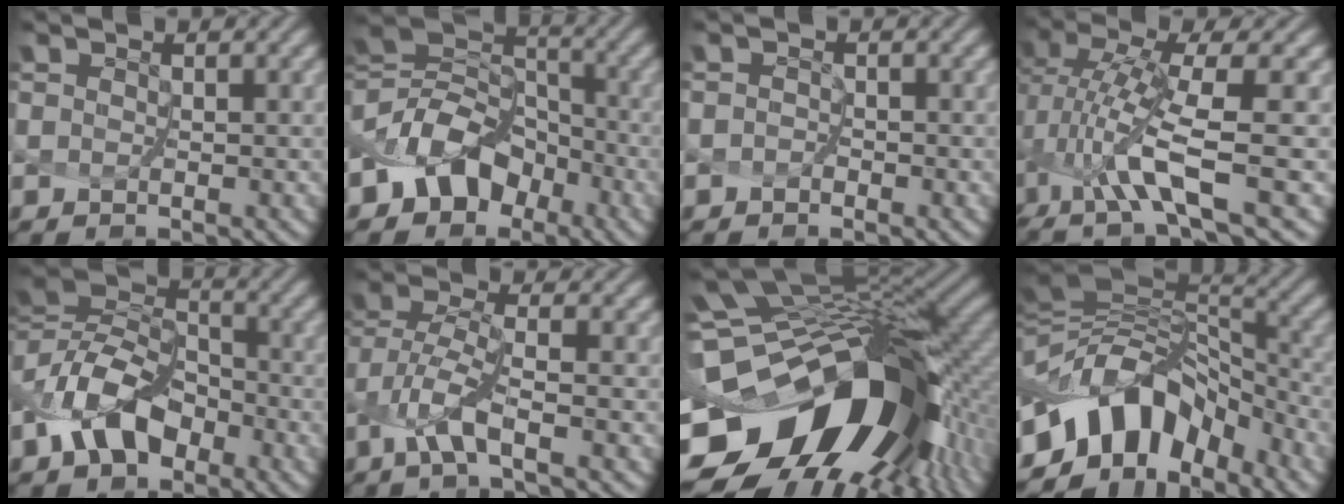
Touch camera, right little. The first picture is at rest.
{"total": 7.5, "force": [-3.6, 5.6, 3.5], "torque": [-0.064, 0.006, -0.077]}
{"total": 0.9, "force": [-0.8, 0.0, -0.3], "torque": [0.004, -0.002, -0.009]}
{"total": 6.8, "force": [-1.1, 1.4, 6.6], "torque": [-0.144, -0.006, -0.014]}
{"total": 7.4, "force": [-3.0, 4.9, 4.7], "torque": [-0.095, 0.010, -0.069]}
{"total": 3.5, "force": [-1.7, 0.5, 3.0], "torque": [-0.074, 0.003, -0.033]}
{"total": 17.3, "force": [-6.1, 10.4, 12.4], "torque": [-0.229, -0.024, -0.082]}
{"total": 9.1, "force": [-5.1, 5.5, 5.1], "torque": [-0.079, 0.019, -0.097]}